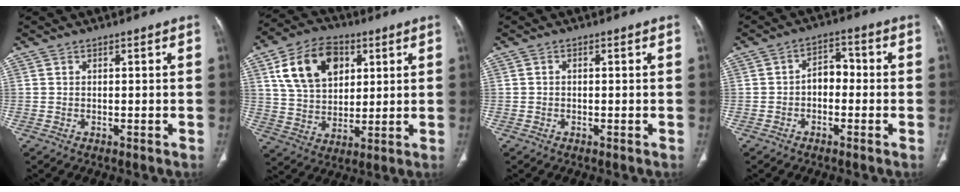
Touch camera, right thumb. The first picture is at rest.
{"total": 15.7, "force": [5.8, 10.9, 9.8], "torque": [-0.146, -0.006, 0.107]}
{"total": 0.6, "force": [-0.1, 0.4, 0.3], "torque": [-0.005, 0.001, -0.005]}
{"total": 4.9, "force": [-0.9, 3.4, 3.4], "torque": [-0.034, 0.025, -0.026]}